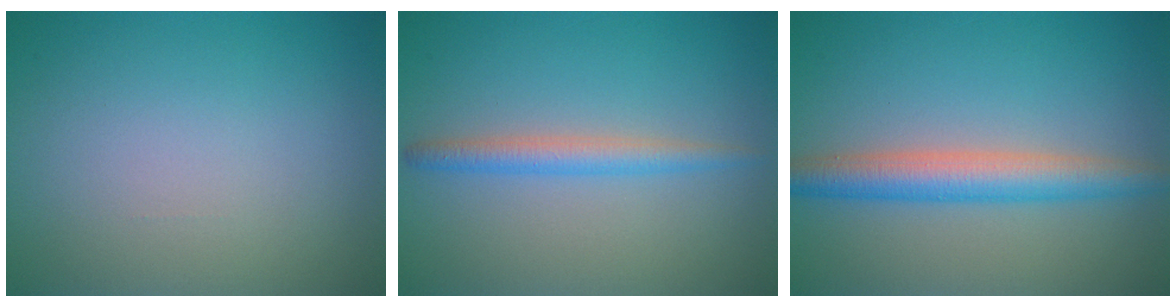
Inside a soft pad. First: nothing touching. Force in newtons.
{"total": 2.3, "press": 2.3, "slide": 0.0}
{"total": 4.5, "press": 4.5, "slide": 0.0}